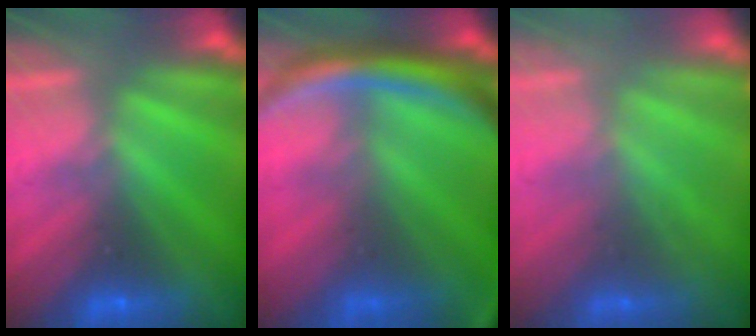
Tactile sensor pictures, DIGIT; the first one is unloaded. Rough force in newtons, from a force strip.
{"total": 9.4}
{"total": 2.1}